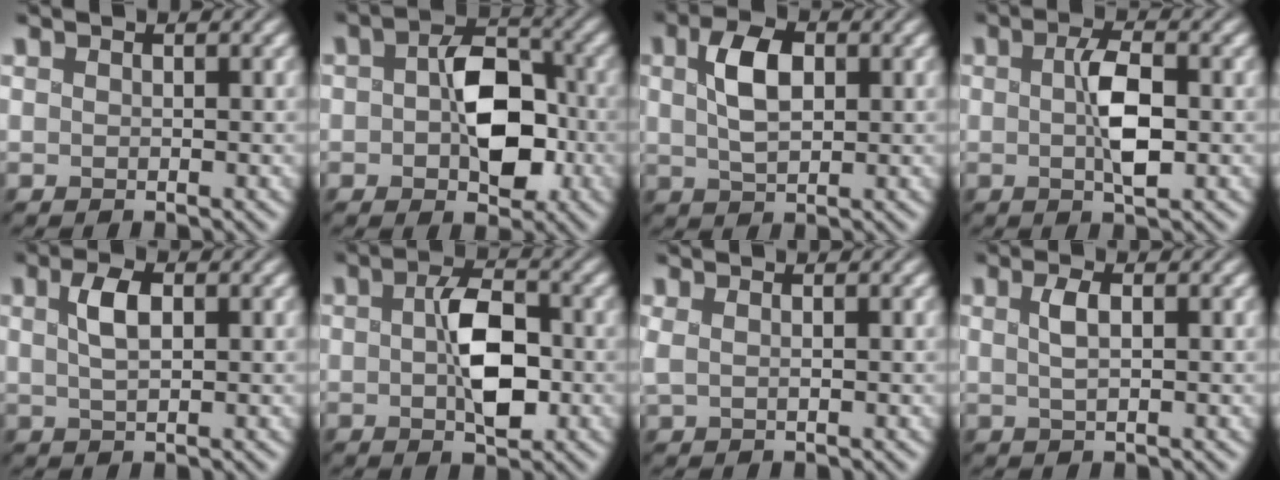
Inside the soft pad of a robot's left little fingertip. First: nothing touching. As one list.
[{"total": 6.0, "force": [-1.3, 3.8, 4.4], "torque": [-0.087, -0.002, -0.005]}, {"total": 3.3, "force": [0.2, 1.7, 2.9], "torque": [-0.077, 0.002, 0.023]}, {"total": 2.9, "force": [-0.8, 0.6, 2.7], "torque": [-0.074, 0.000, 0.005]}, {"total": 1.8, "force": [0.0, 0.5, 1.7], "torque": [-0.056, 0.002, 0.021]}, {"total": 4.3, "force": [-1.1, 2.1, 3.6], "torque": [-0.084, -0.001, 0.002]}, {"total": 0.7, "force": [0.1, 0.2, 0.7], "torque": [-0.017, 0.006, 0.005]}, {"total": 1.0, "force": [-0.3, -0.1, 1.0], "torque": [-0.037, 0.000, 0.014]}]